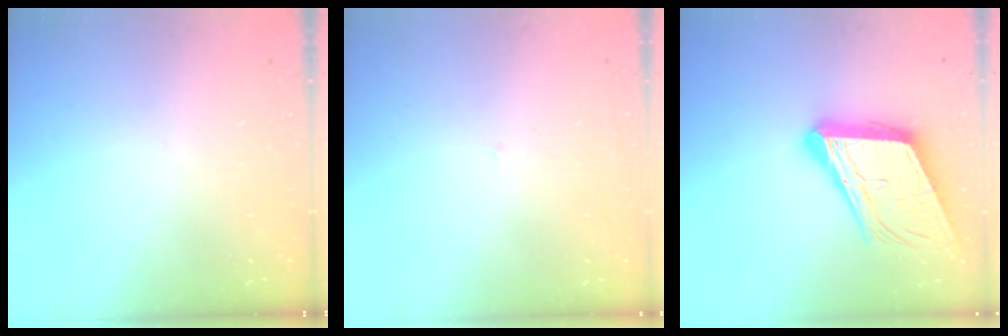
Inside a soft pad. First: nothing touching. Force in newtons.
{"total": 2.1, "press": 2.1, "slide": 0.1}
{"total": 20.4, "press": 20.0, "slide": 3.9}